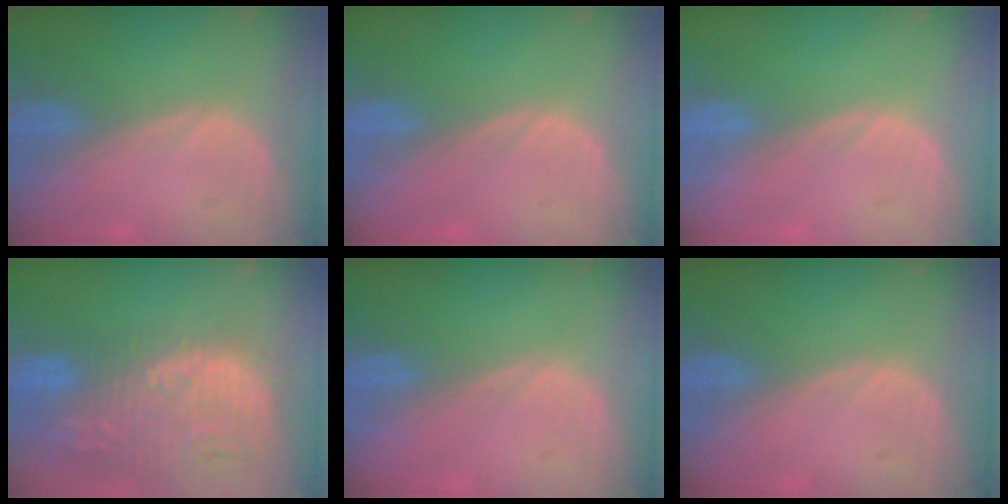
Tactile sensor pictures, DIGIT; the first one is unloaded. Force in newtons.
{"total": 0.0}
{"total": 0.0}
{"total": 15.0, "press": 12.8, "slide": 7.8}
{"total": 0.0}
{"total": 0.0}